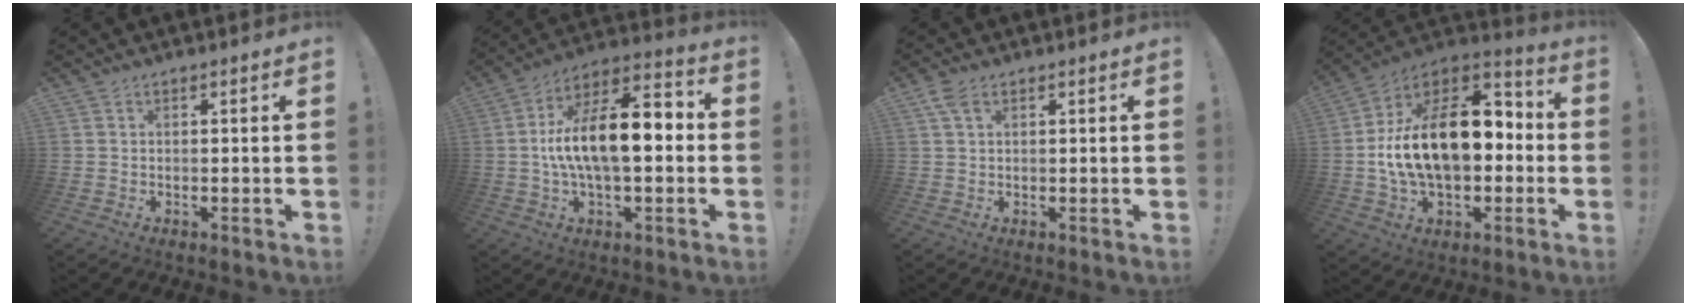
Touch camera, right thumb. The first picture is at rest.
{"total": 17.3, "force": [-0.4, 7.9, 15.4], "torque": [-0.252, 0.000, -0.011]}
{"total": 4.0, "force": [1.9, 2.2, 2.7], "torque": [-0.053, -0.001, 0.037]}
{"total": 23.8, "force": [0.9, 14.3, 19.0], "torque": [-0.316, 0.007, 0.026]}